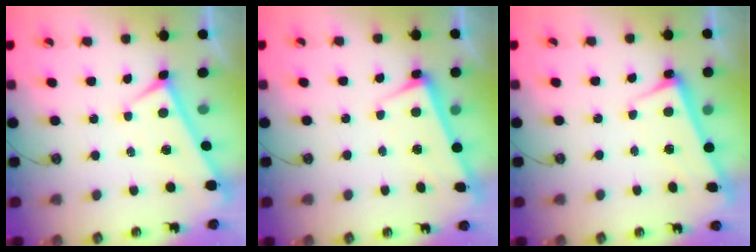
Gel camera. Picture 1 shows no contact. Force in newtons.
{"total": 2.6, "press": 2.5, "slide": 0.7}
{"total": 2.5, "press": 2.5, "slide": 0.3}